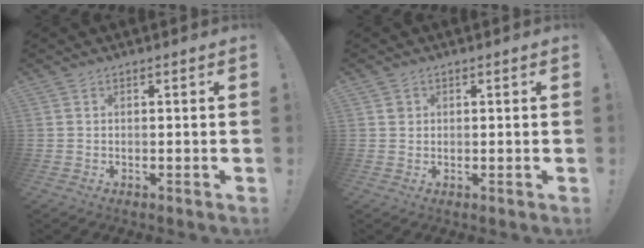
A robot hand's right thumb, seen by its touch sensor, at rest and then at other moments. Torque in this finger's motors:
{"motor_torque": [-0.35, 0.29, 0.17, -0.08, -0.10]}